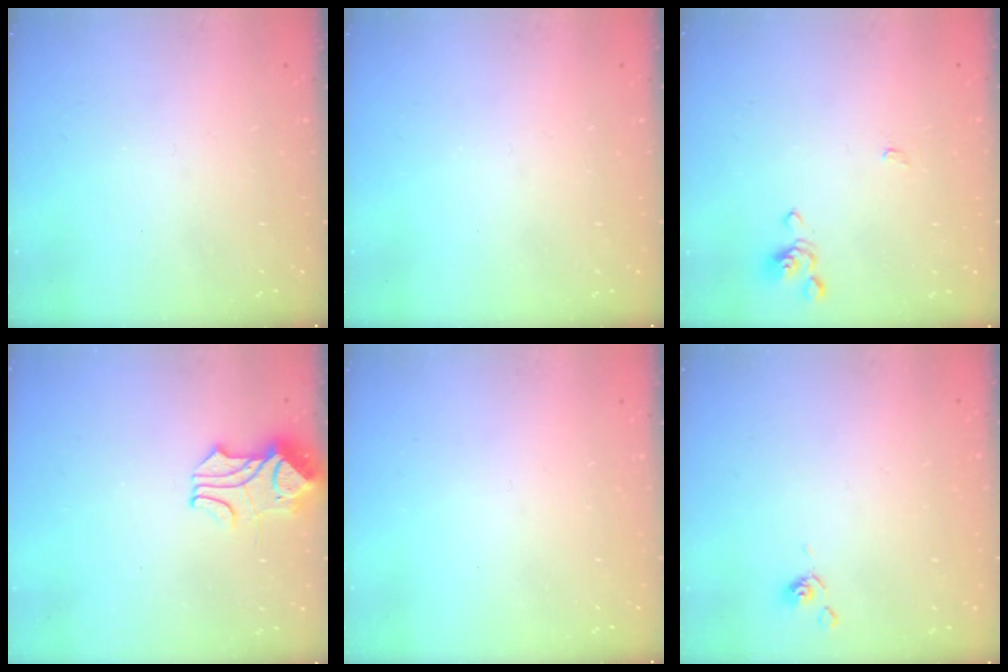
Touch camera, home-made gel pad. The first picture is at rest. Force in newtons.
{"total": 0.0}
{"total": 0.8, "press": 0.7, "slide": 0.2}
{"total": 1.7, "press": 1.3, "slide": 1.2}
{"total": 0.0}
{"total": 2.6, "press": 2.6, "slide": 0.4}